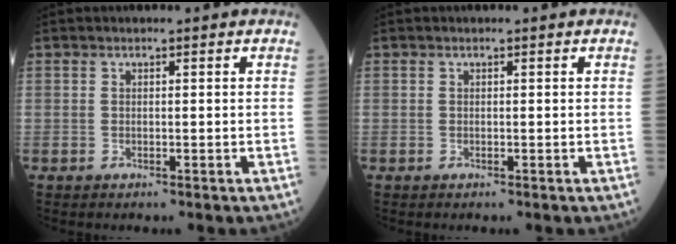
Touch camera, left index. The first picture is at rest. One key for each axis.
{"total": 0.0}